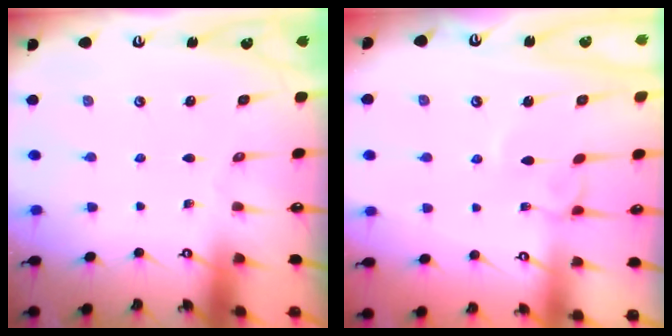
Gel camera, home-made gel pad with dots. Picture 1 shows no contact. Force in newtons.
{"total": 2.5, "press": 2.5, "slide": 0.3}